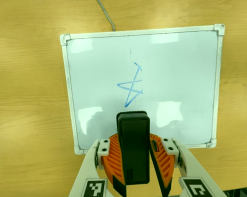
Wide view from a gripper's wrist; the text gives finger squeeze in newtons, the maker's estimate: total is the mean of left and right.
{"total": 9.4, "left": 9.2, "right": 9.5}